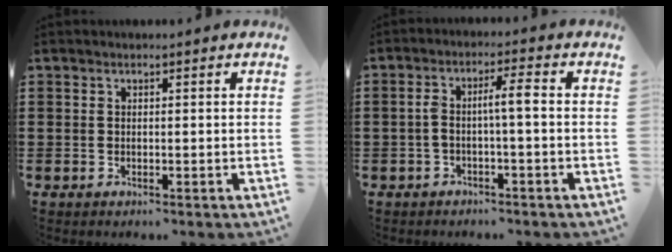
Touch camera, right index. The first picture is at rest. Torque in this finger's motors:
{"motor_torque": [1.04, -0.49, 0.24, 0.11]}